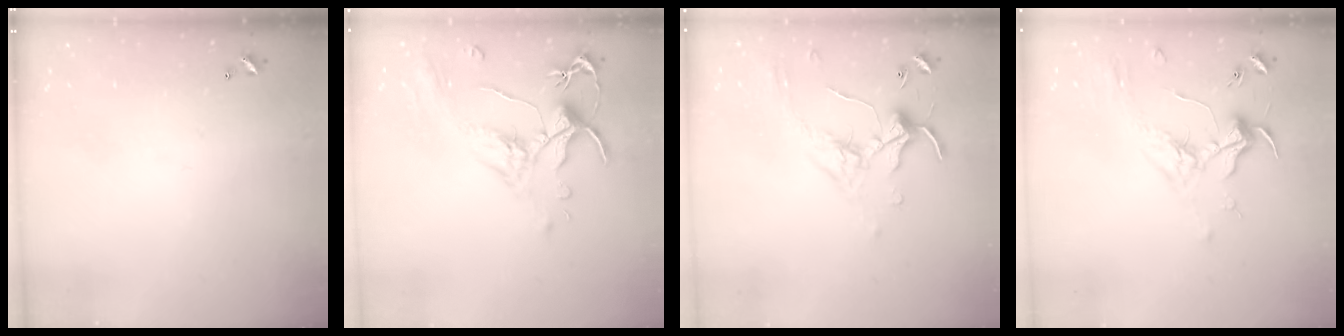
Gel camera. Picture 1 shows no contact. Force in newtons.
{"total": 1.5, "press": 1.0, "slide": 1.1}
{"total": 0.0}
{"total": 1.8, "press": 1.6, "slide": 0.7}